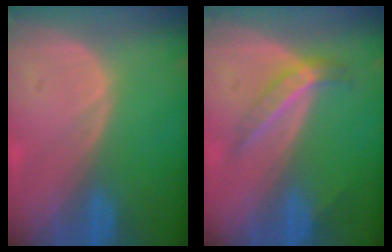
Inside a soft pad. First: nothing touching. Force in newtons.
{"total": 4.5, "press": 4.1, "slide": 2.0}